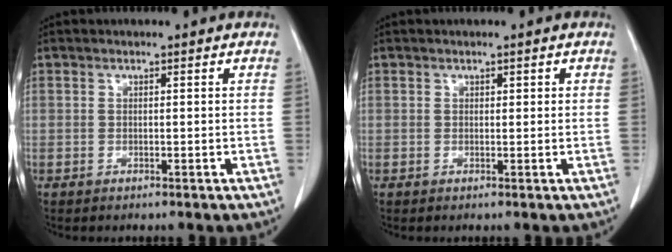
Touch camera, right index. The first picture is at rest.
{"total": 0.7, "force": [0.3, 0.4, 0.4], "torque": [-0.002, 0.002, 0.003]}